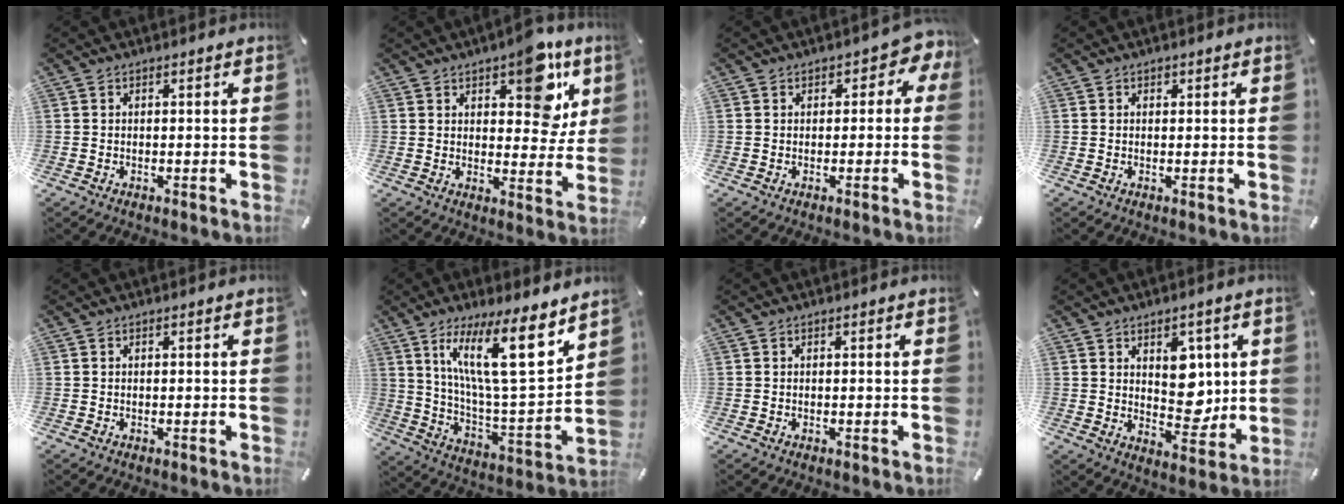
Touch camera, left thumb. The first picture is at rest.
{"total": 13.5, "force": [6.2, 7.3, 9.5], "torque": [-0.105, -0.027, 0.100]}
{"total": 3.6, "force": [0.7, 2.6, 2.4], "torque": [-0.018, -0.003, 0.004]}
{"total": 0.6, "force": [0.2, 0.6, 0.1], "torque": [-0.001, 0.004, 0.004]}
{"total": 0.0}
{"total": 19.8, "force": [11.5, 5.1, 15.2], "torque": [-0.269, -0.063, 0.180]}
{"total": 0.0}
{"total": 8.8, "force": [3.0, 6.7, 4.9], "torque": [-0.045, -0.018, 0.052]}